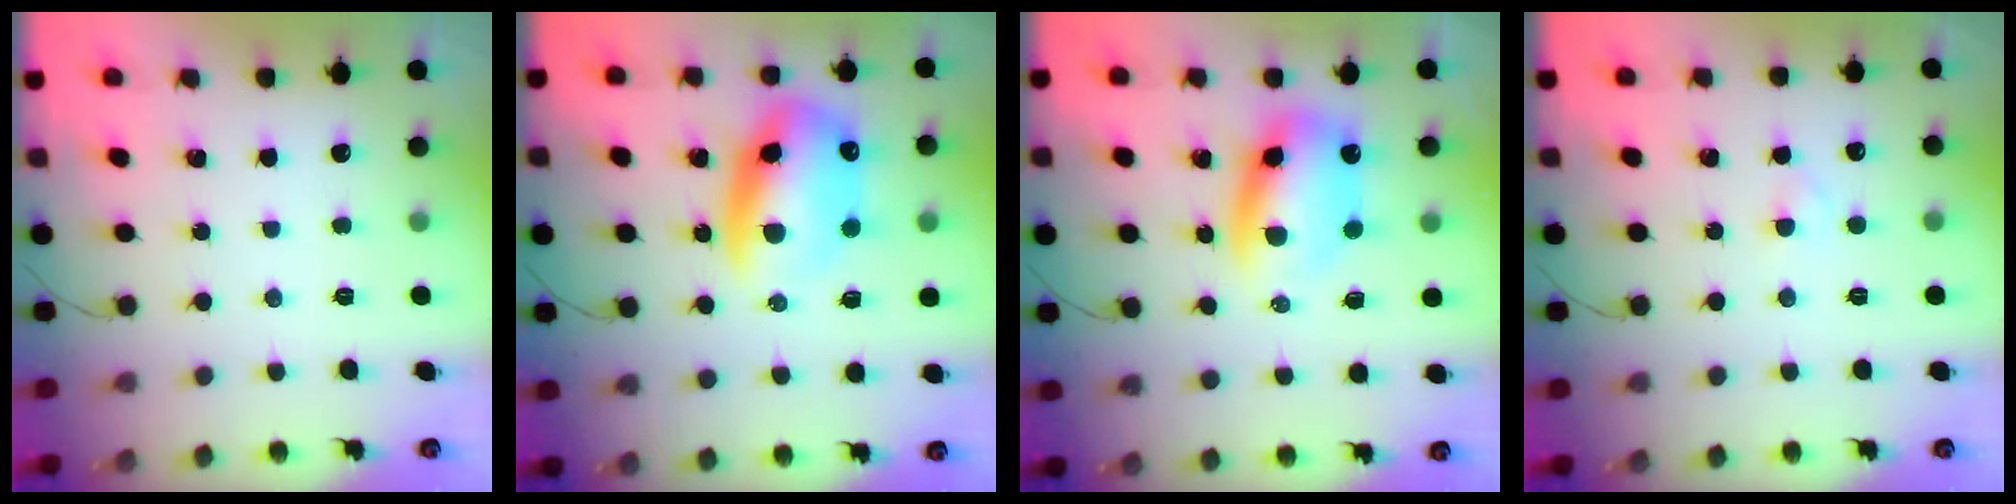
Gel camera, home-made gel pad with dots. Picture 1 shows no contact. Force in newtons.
{"total": 15.8, "press": 15.3, "slide": 3.9}
{"total": 10.0, "press": 9.7, "slide": 2.7}
{"total": 1.8, "press": 1.6, "slide": 0.9}